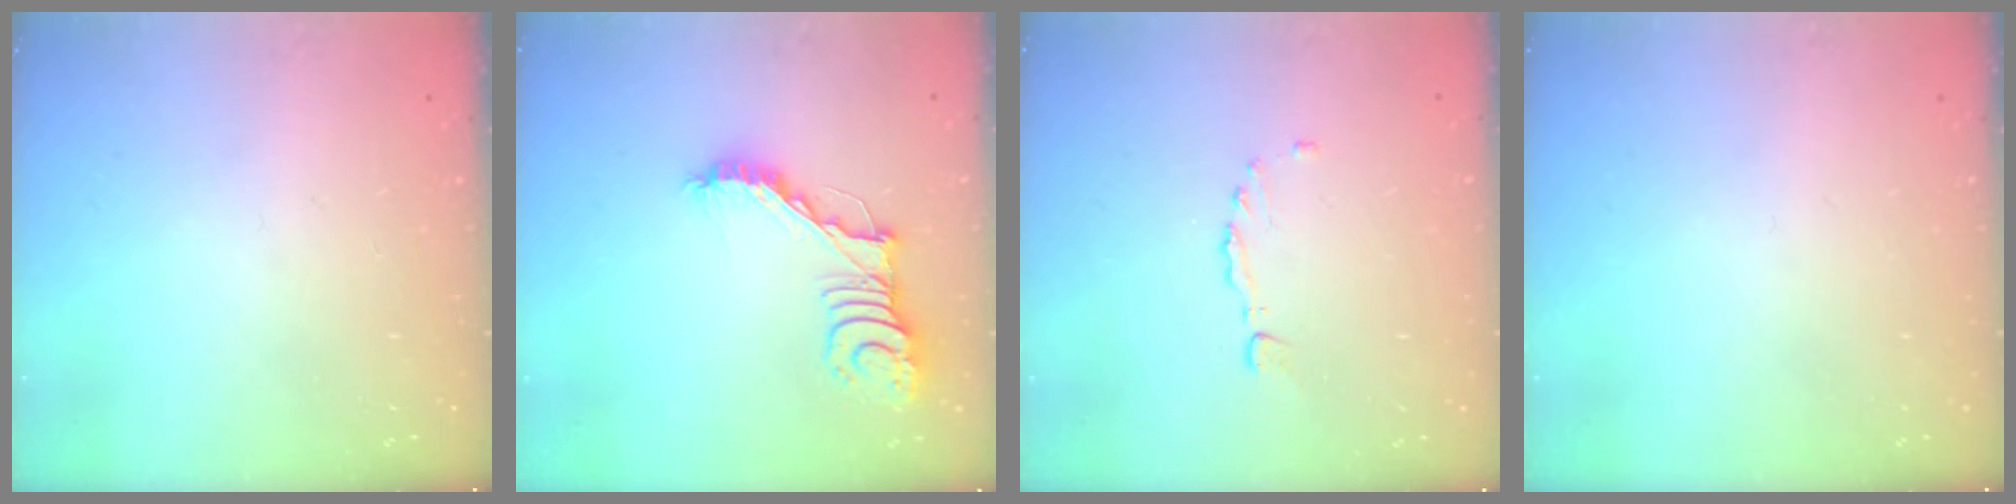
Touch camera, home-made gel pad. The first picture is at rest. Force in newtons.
{"total": 15.0, "press": 15.0, "slide": 0.4}
{"total": 1.4, "press": 1.3, "slide": 0.3}
{"total": 0.0}